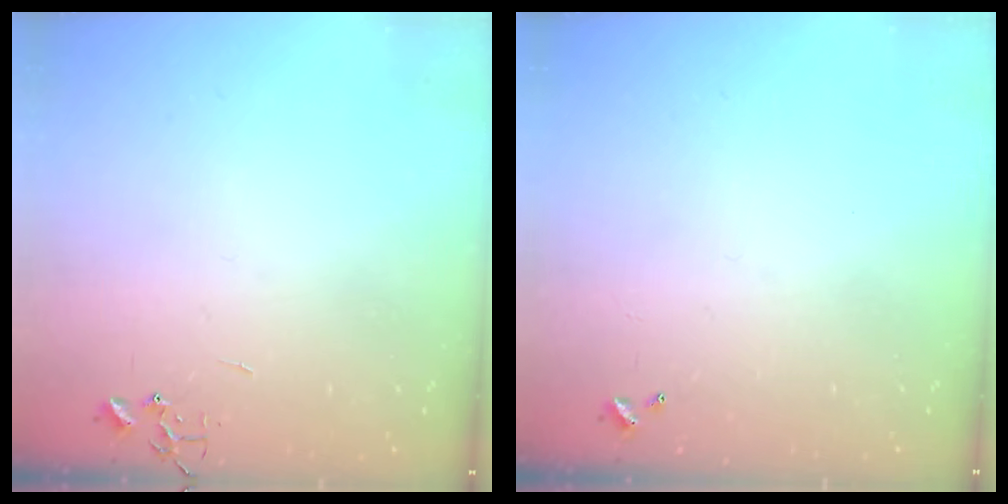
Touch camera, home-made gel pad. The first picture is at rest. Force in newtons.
{"total": 0.0}